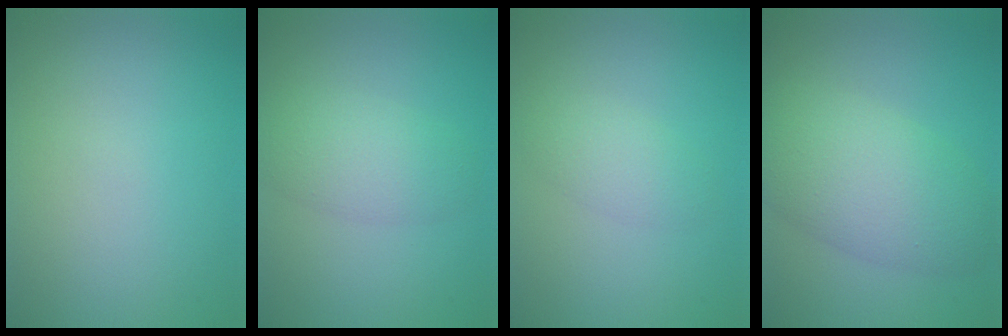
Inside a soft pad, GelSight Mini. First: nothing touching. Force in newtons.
{"total": 3.4, "press": 3.4, "slide": 0.3}
{"total": 2.1, "press": 2.1, "slide": 0.1}
{"total": 7.0, "press": 7.0, "slide": 0.1}